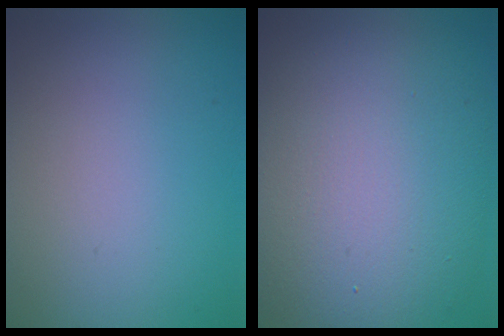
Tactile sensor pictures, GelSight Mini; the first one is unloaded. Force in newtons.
{"total": 12.6, "press": 12.5, "slide": 0.9}